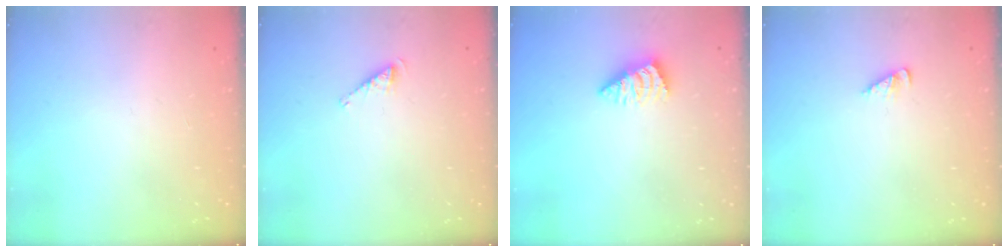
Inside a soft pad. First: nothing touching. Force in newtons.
{"total": 3.4, "press": 3.4, "slide": 0.5}
{"total": 2.3, "press": 2.2, "slide": 0.4}
{"total": 2.1, "press": 2.1, "slide": 0.3}